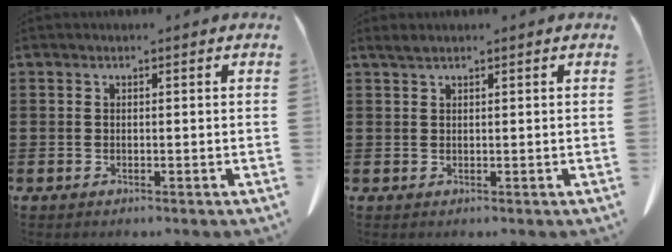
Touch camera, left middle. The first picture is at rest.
{"total": 1.1, "force": [0.8, 0.1, 0.8], "torque": [-0.017, -0.002, 0.016]}